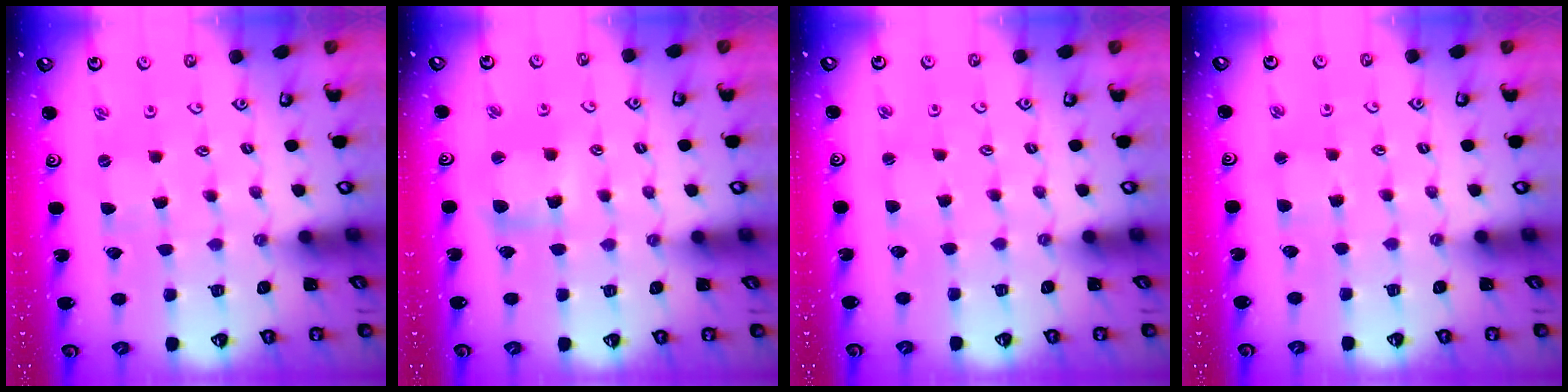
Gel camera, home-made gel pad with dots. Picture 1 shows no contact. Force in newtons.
{"total": 7.4, "press": 7.3, "slide": 1.2}
{"total": 2.2, "press": 2.2, "slide": 0.3}
{"total": 2.2, "press": 2.2, "slide": 0.3}